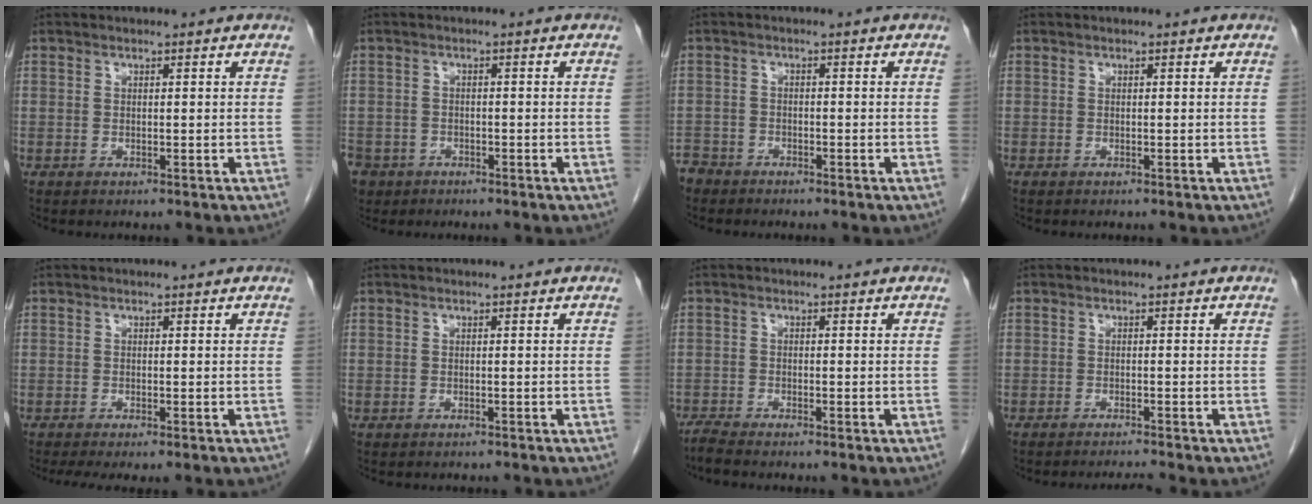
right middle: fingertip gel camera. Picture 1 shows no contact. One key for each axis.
{"total": 7.3, "fx": -4.3, "fy": 5.6, "fz": 1.9, "tx": -0.063, "ty": -0.003, "tz": -0.072}
{"total": 3.5, "fx": -3.1, "fy": 1.5, "fz": -0.2, "tx": -0.003, "ty": -0.001, "tz": -0.064}
{"total": 0.0}
{"total": 3.3, "fx": -2.4, "fy": 0.6, "fz": 2.3, "tx": -0.036, "ty": -0.010, "tz": -0.039}
{"total": 1.0, "fx": -0.9, "fy": 0.4, "fz": 0.2, "tx": -0.012, "ty": 0.000, "tz": -0.013}
{"total": 1.8, "fx": -1.8, "fy": -0.4, "fz": 0.3, "tx": -0.017, "ty": -0.009, "tz": -0.039}
{"total": 2.5, "fx": -2.2, "fy": -0.9, "fz": 0.6, "tx": -0.011, "ty": -0.006, "tz": -0.036}